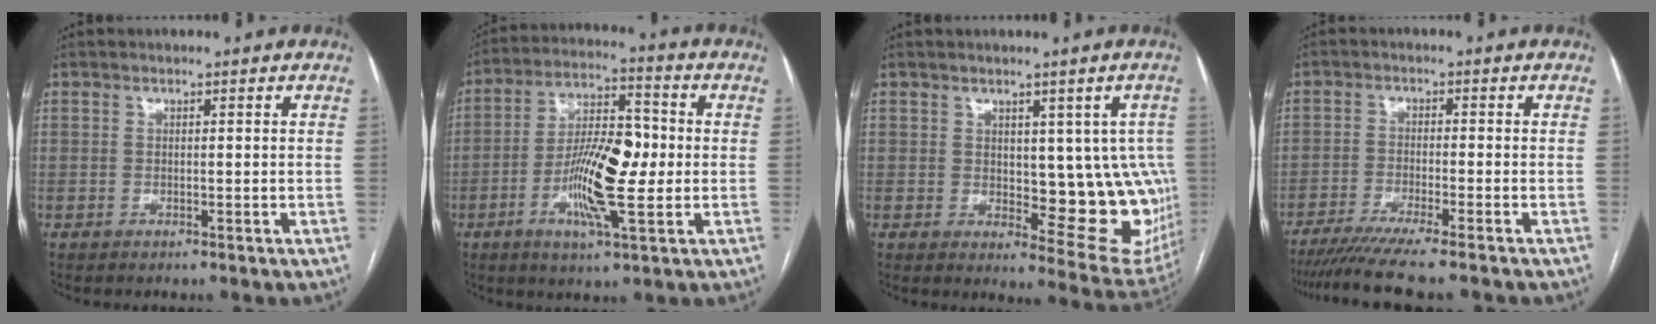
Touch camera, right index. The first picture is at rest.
{"total": 13.0, "force": [-2.1, 3.2, 12.4], "torque": [-0.226, 0.009, -0.037]}
{"total": 11.7, "force": [0.9, 5.7, 10.1], "torque": [-0.086, -0.004, 0.022]}
{"total": 10.0, "force": [-8.3, -0.6, 5.5], "torque": [-0.074, -0.023, -0.132]}